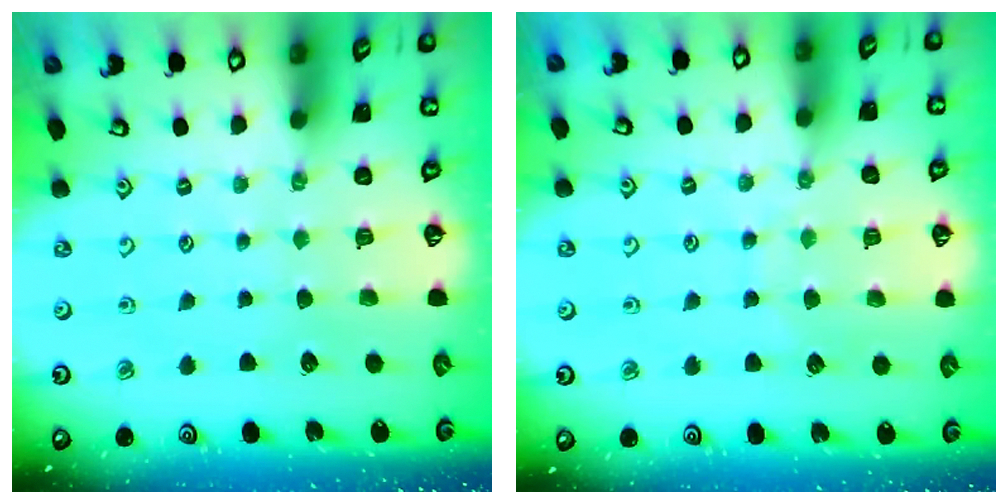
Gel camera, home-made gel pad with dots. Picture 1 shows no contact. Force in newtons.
{"total": 7.1, "press": 7.1, "slide": 0.5}